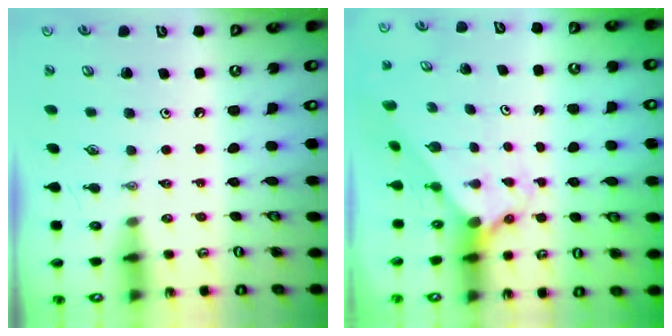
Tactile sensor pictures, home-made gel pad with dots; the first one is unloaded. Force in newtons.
{"total": 1.7, "press": 1.7, "slide": 0.1}